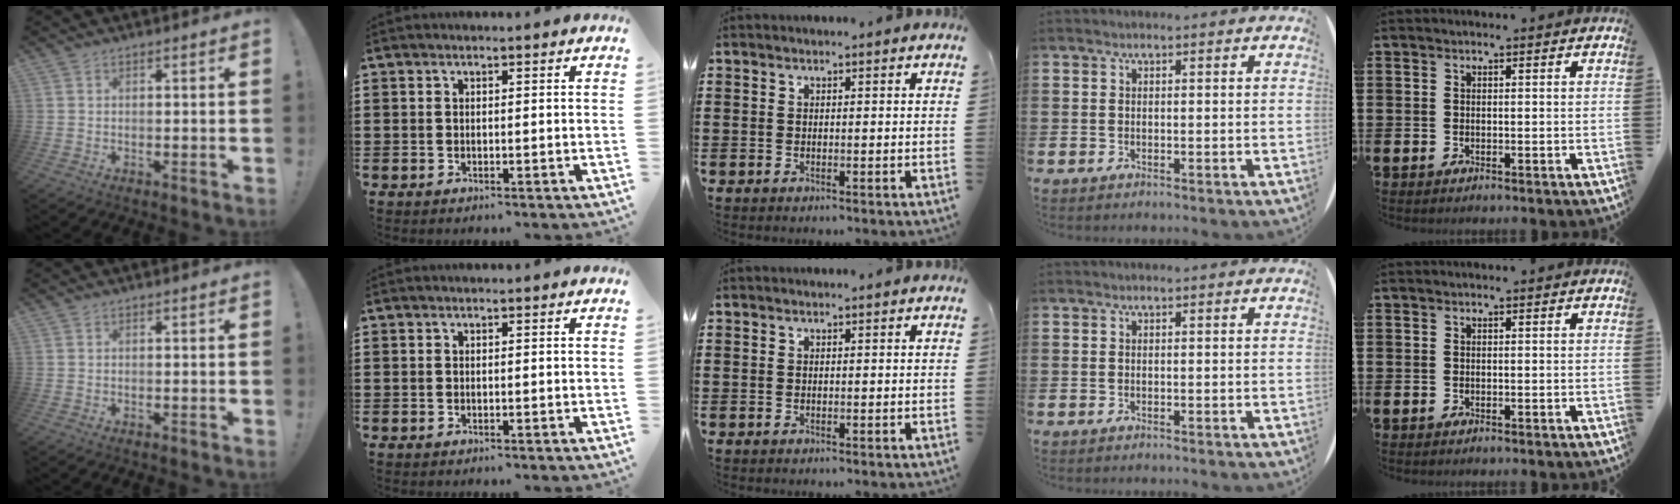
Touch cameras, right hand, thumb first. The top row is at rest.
{}